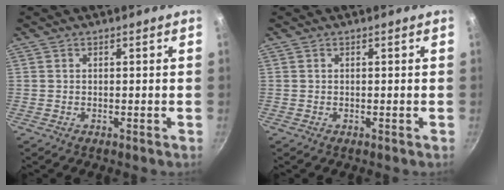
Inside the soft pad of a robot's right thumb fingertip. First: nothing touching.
{"total": 0.0}